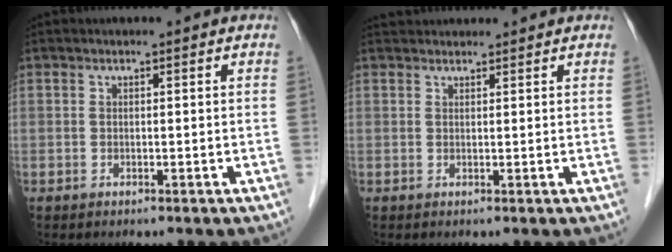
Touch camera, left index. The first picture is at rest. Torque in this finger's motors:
{"motor_torque": [-0.18, -0.50, 0.09, 0.04]}